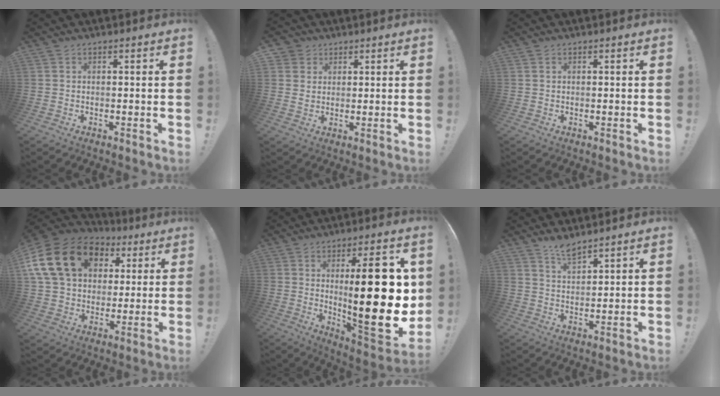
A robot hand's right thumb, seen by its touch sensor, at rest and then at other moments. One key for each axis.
{"total": 4.4, "fx": 2.2, "fy": 3.8, "fz": 0.5, "tx": -0.010, "ty": -0.009, "tz": 0.042}
{"total": 0.0}
{"total": 22.9, "fx": 7.6, "fy": 16.6, "fz": 13.8, "tx": -0.242, "ty": -0.015, "tz": 0.158}
{"total": 26.9, "fx": 2.9, "fy": 7.7, "fz": 25.6, "tx": -0.369, "ty": -0.035, "tz": 0.047}
{"total": 5.5, "fx": 4.9, "fy": 1.2, "fz": 2.3, "tx": -0.037, "ty": -0.033, "tz": 0.086}